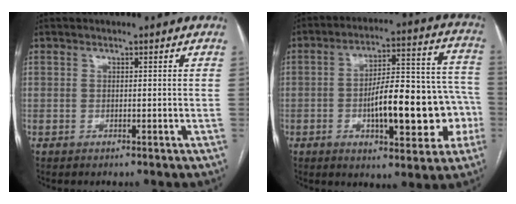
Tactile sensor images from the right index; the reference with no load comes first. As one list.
[{"total": 17.9, "force": [-4.5, 5.7, 16.3], "torque": [-0.221, 0.041, -0.057]}]